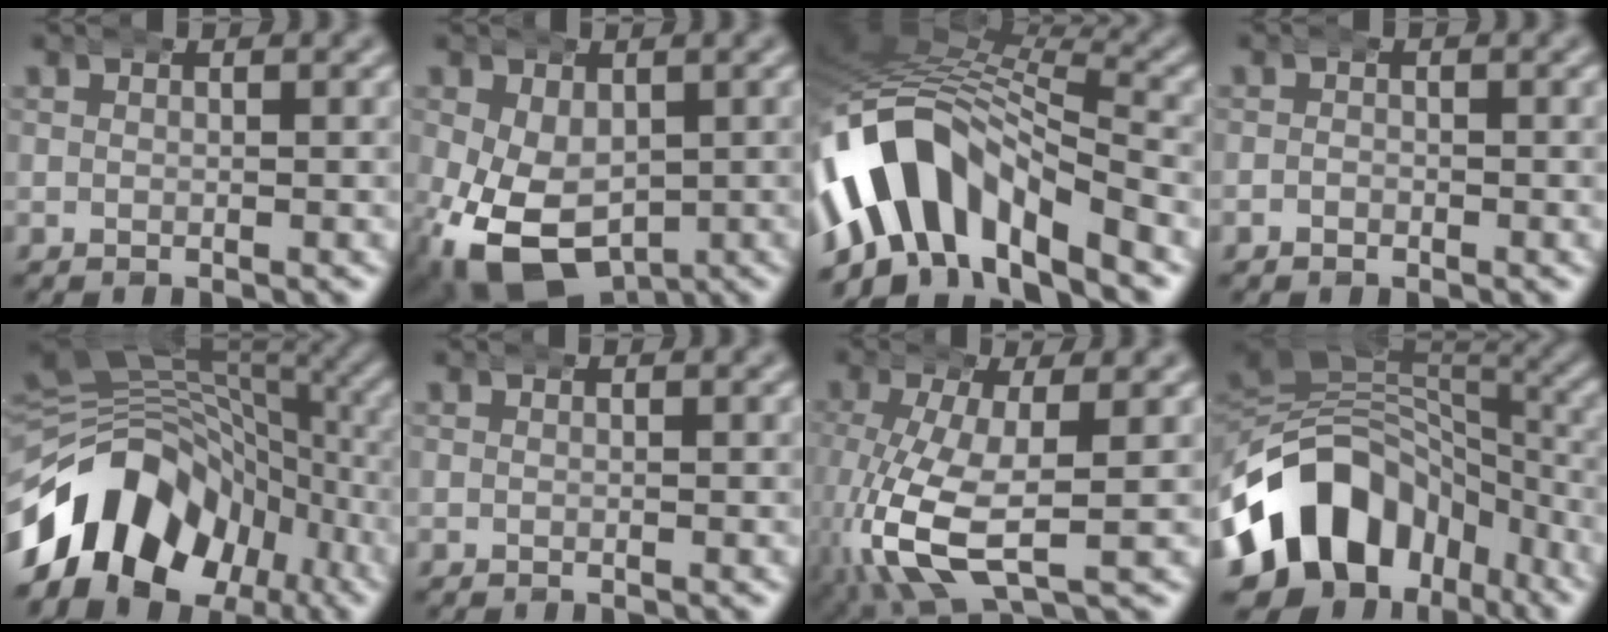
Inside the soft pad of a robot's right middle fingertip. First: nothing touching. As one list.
[{"total": 11.3, "force": [-4.0, 8.4, 6.5], "torque": [-0.153, -0.079, -0.029]}, {"total": 13.8, "force": [-1.9, 9.3, 10.0], "torque": [-0.223, -0.018, -0.024]}, {"total": 0.8, "force": [-0.6, 0.4, 0.1], "torque": [-0.007, -0.011, -0.006]}, {"total": 18.9, "force": [-5.5, 15.1, 10.0], "torque": [-0.185, -0.031, -0.079]}, {"total": 0.0}, {"total": 8.5, "force": [-1.9, 4.3, 7.1], "torque": [-0.178, -0.045, 0.004]}, {"total": 16.7, "force": [-4.6, 12.4, 10.1], "torque": [-0.201, -0.039, -0.062]}]